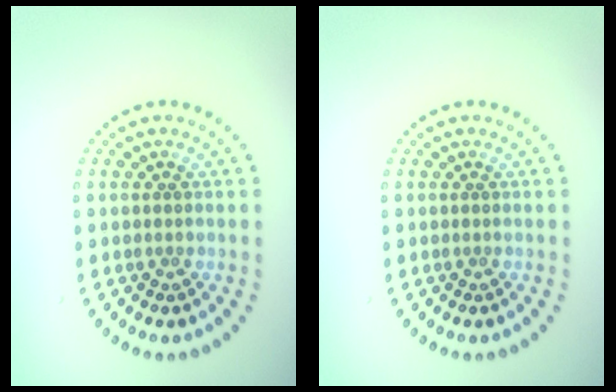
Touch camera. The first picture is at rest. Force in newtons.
{"total": 0.0}